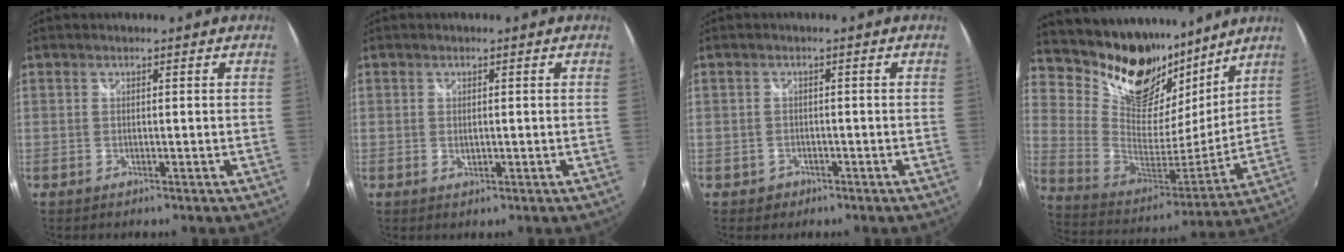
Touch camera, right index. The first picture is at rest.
{"total": 1.5, "force": [-0.1, 0.8, 1.2], "torque": [-0.022, -0.002, -0.001]}
{"total": 2.3, "force": [-1.1, 2.0, 0.4], "torque": [-0.013, 0.001, -0.012]}
{"total": 25.1, "force": [18.8, 12.6, 10.9], "torque": [-0.242, 0.006, 0.326]}